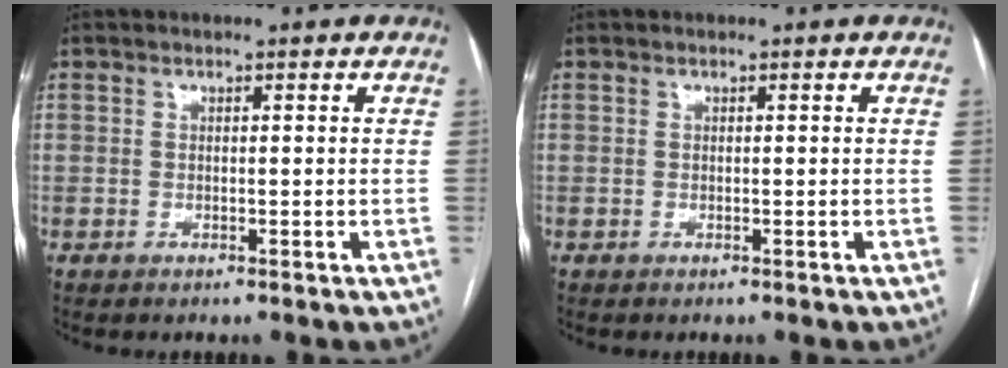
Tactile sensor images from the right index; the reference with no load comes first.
{"total": 0.0}